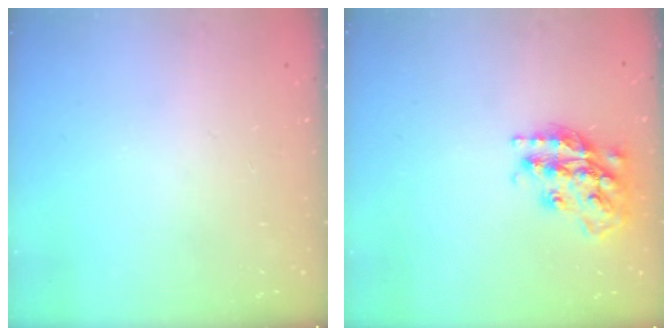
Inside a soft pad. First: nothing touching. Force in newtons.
{"total": 18.6, "press": 18.5, "slide": 1.5}